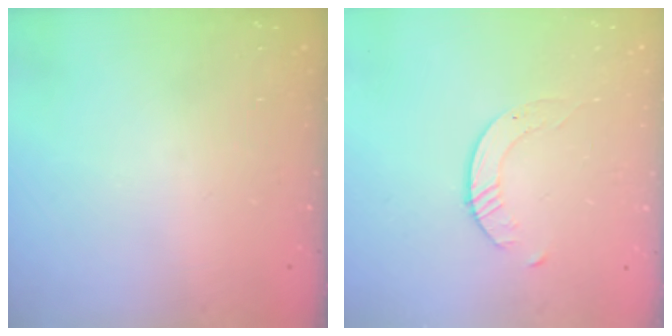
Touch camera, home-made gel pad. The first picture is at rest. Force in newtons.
{"total": 1.7, "press": 1.7, "slide": 0.2}